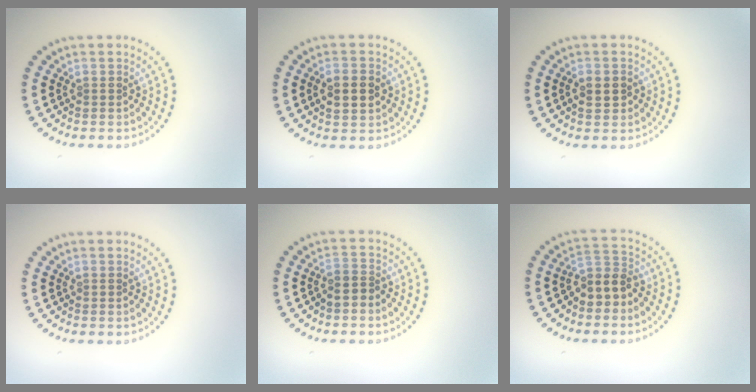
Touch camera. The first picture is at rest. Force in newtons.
{"total": 2.8, "press": 2.8, "slide": 0.1}
{"total": 1.5, "press": 1.5, "slide": 0.2}
{"total": 0.0}
{"total": 1.2, "press": 0.9, "slide": 0.8}
{"total": 2.9, "press": 2.5, "slide": 1.5}